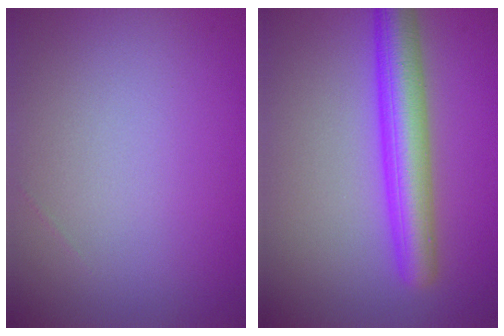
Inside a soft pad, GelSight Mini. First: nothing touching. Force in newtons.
{"total": 5.8, "press": 5.8, "slide": 0.1}